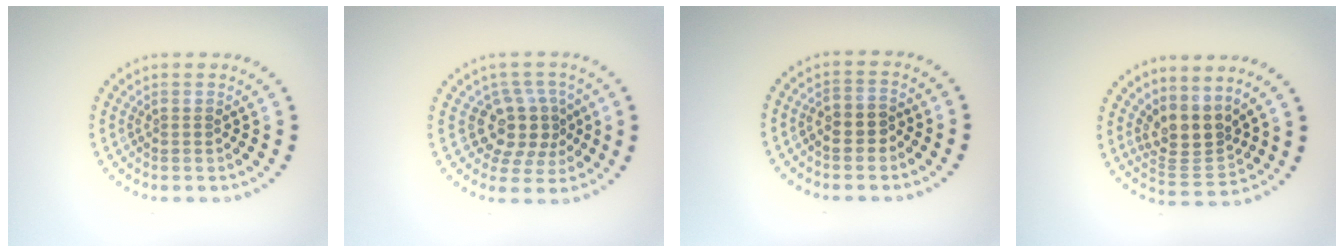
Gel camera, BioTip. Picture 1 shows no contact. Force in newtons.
{"total": 4.0, "press": 3.3, "slide": 2.2}
{"total": 1.8, "press": 1.7, "slide": 0.6}
{"total": 3.6, "press": 2.6, "slide": 2.4}